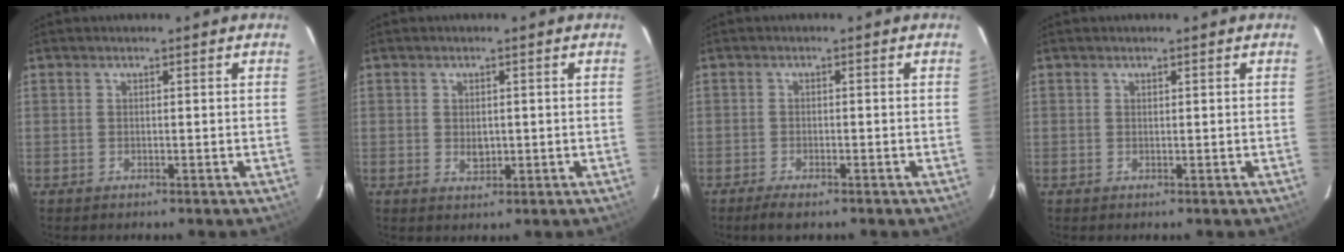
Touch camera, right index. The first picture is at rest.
{"total": 2.4, "force": [-0.1, 1.8, 1.7], "torque": [-0.026, -0.001, 0.001]}
{"total": 3.2, "force": [-2.4, 0.7, 2.0], "torque": [-0.049, -0.008, -0.043]}
{"total": 0.0}